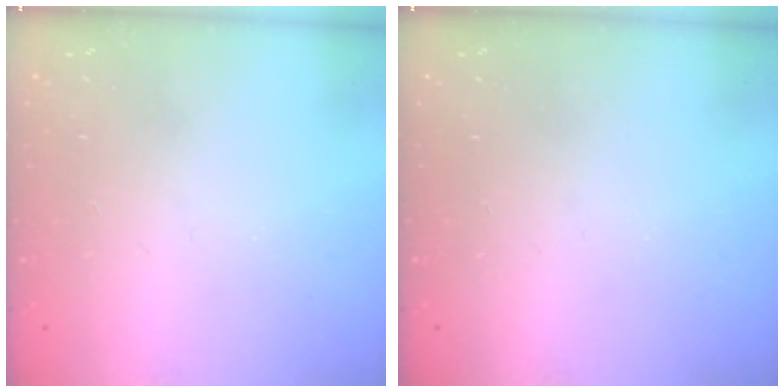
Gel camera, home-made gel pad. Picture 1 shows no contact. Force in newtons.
{"total": 0.0}